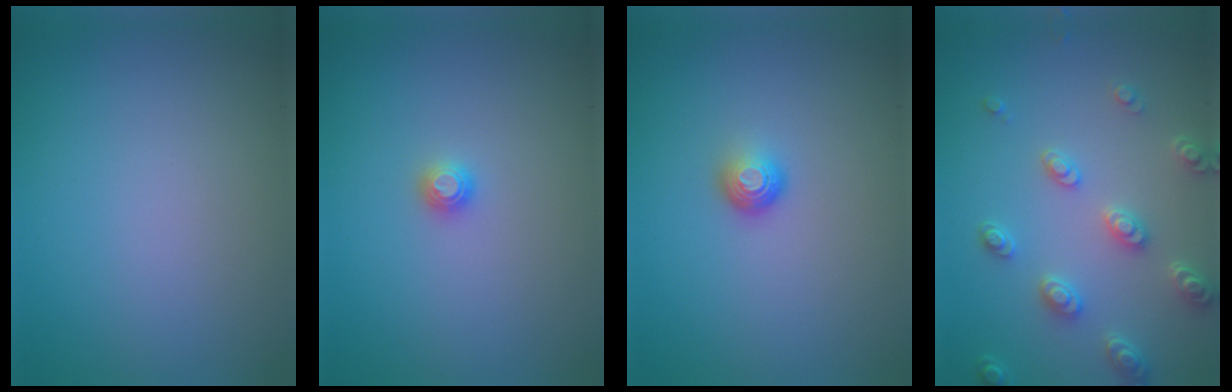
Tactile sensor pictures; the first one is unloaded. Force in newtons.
{"total": 1.0, "press": 1.0, "slide": 0.1}
{"total": 1.6, "press": 1.0, "slide": 1.2}
{"total": 3.6, "press": 3.2, "slide": 1.6}